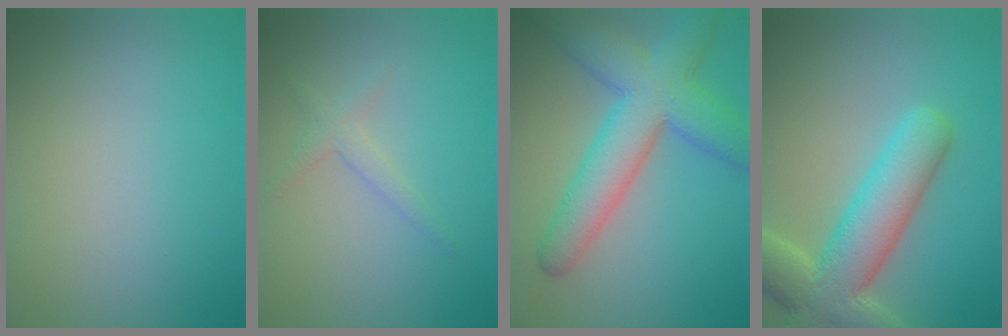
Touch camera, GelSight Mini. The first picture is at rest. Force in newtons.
{"total": 1.3, "press": 1.3, "slide": 0.1}
{"total": 8.3, "press": 8.3, "slide": 0.3}
{"total": 9.2, "press": 9.2, "slide": 0.9}